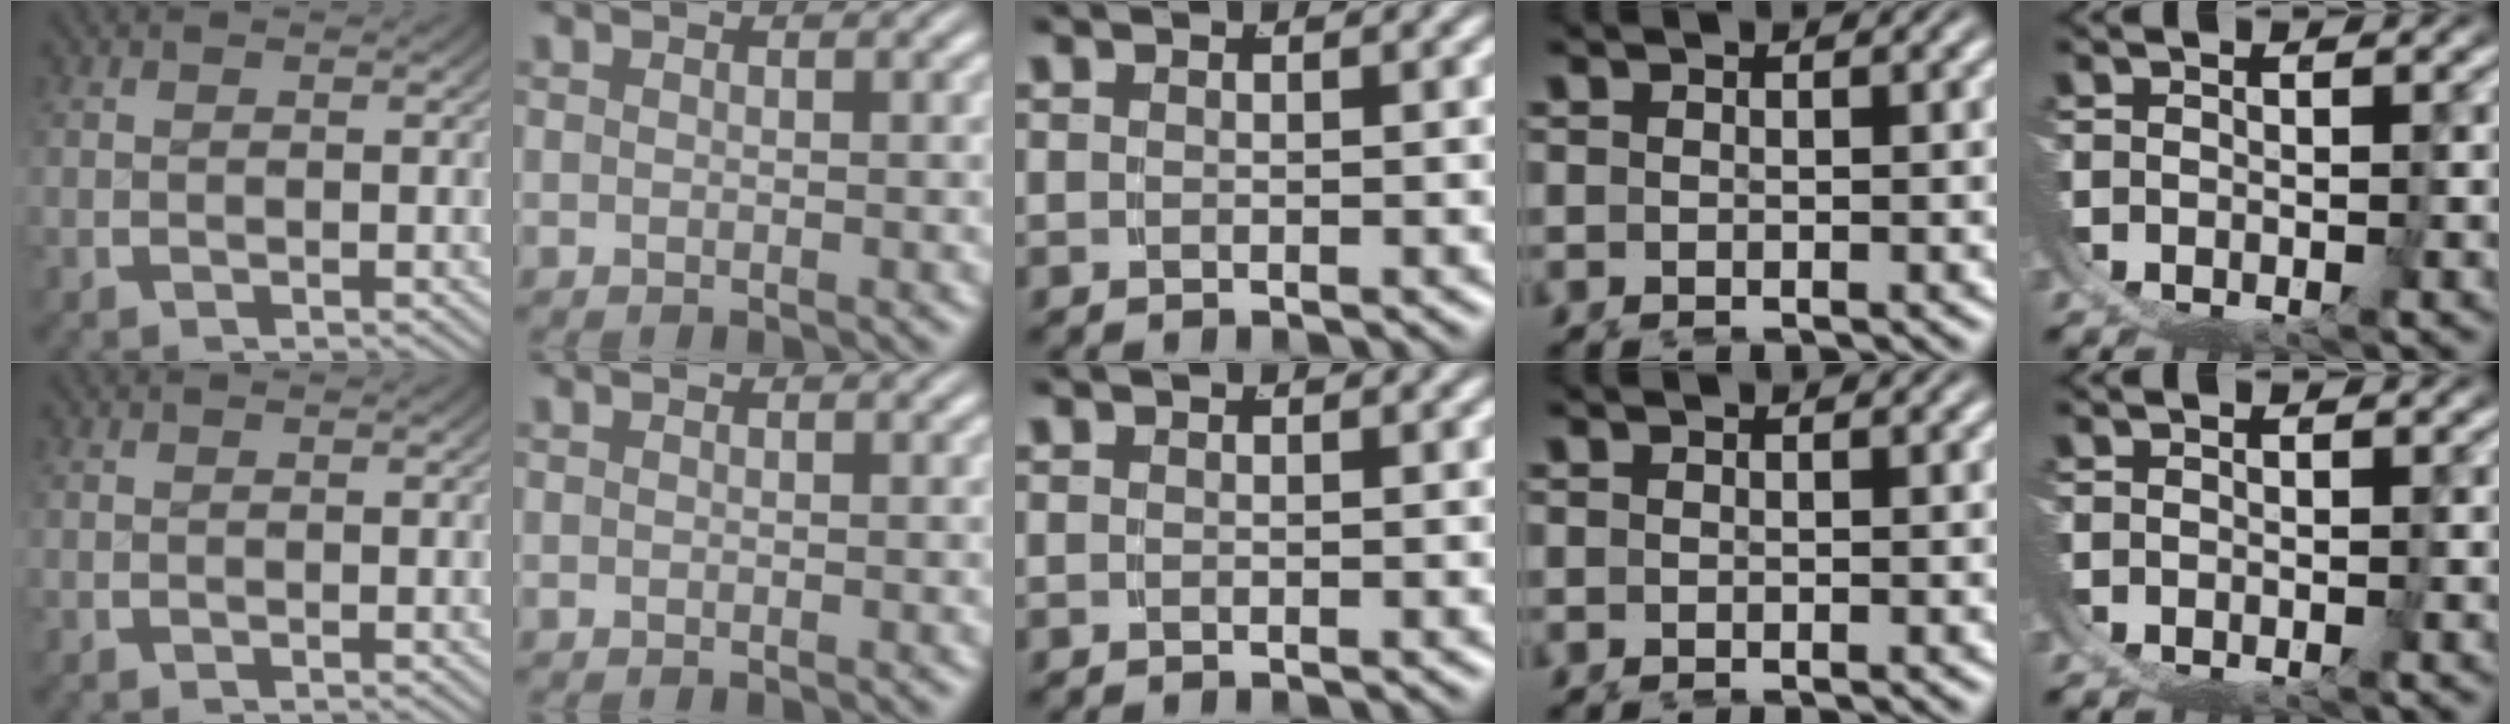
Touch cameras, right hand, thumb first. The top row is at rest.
{}